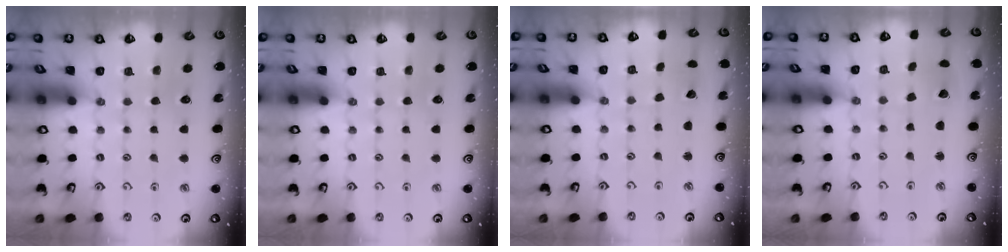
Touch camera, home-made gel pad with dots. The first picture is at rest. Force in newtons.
{"total": 0.0}
{"total": 1.9, "press": 1.9, "slide": 0.1}
{"total": 2.2, "press": 2.2, "slide": 0.1}